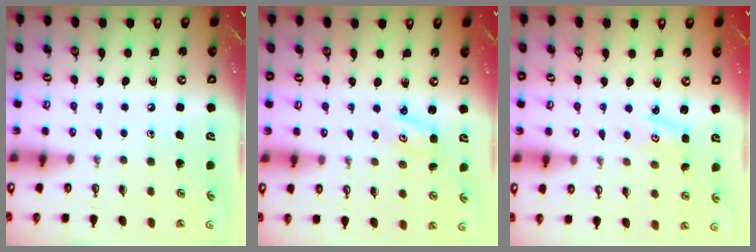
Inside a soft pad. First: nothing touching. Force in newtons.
{"total": 2.2, "press": 2.2, "slide": 0.3}
{"total": 2.3, "press": 2.3, "slide": 0.3}